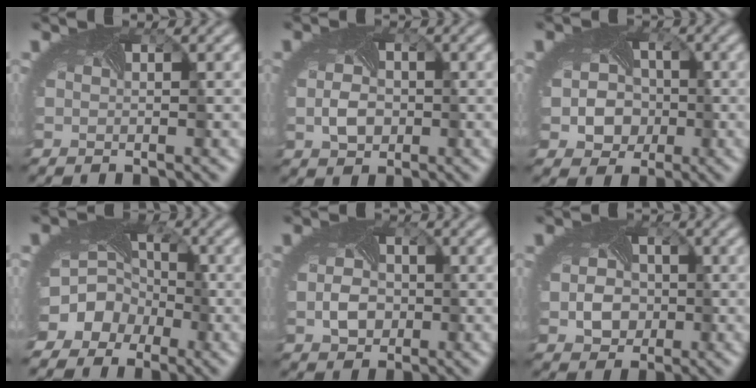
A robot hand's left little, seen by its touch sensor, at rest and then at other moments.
{"total": 2.7, "force": [-0.5, 2.0, 1.7], "torque": [-0.040, -0.005, -0.011]}
{"total": 6.6, "force": [-1.2, 5.8, 3.0], "torque": [-0.032, -0.012, -0.036]}
{"total": 10.1, "force": [-4.2, 8.5, 3.6], "torque": [-0.071, -0.015, -0.083]}
{"total": 3.0, "force": [-0.7, 2.4, 1.8], "torque": [-0.037, -0.005, -0.010]}
{"total": 4.2, "force": [-0.7, 3.5, 2.1], "torque": [-0.030, -0.005, -0.006]}